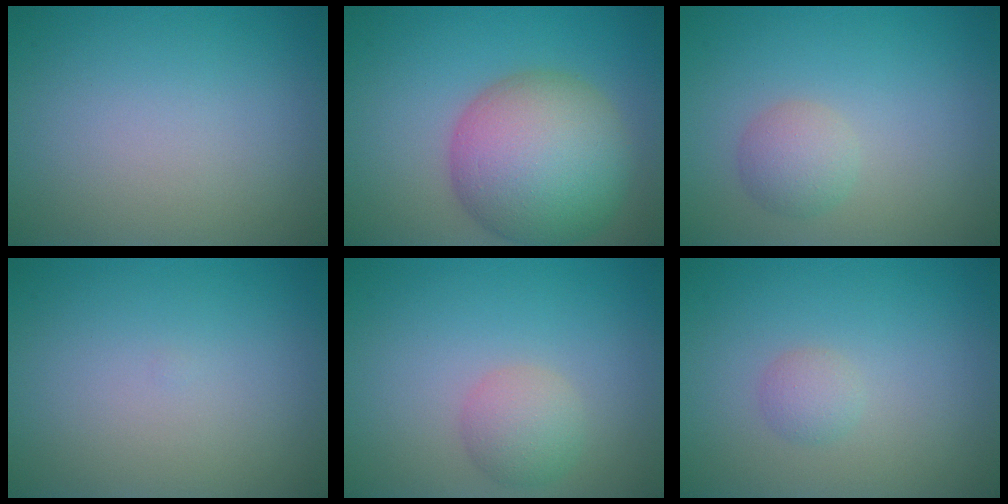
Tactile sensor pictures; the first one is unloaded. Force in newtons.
{"total": 10.6, "press": 10.6, "slide": 0.5}
{"total": 2.1, "press": 2.1, "slide": 0.1}
{"total": 0.0}
{"total": 2.5, "press": 2.5, "slide": 0.1}
{"total": 1.2, "press": 1.2, "slide": 0.1}